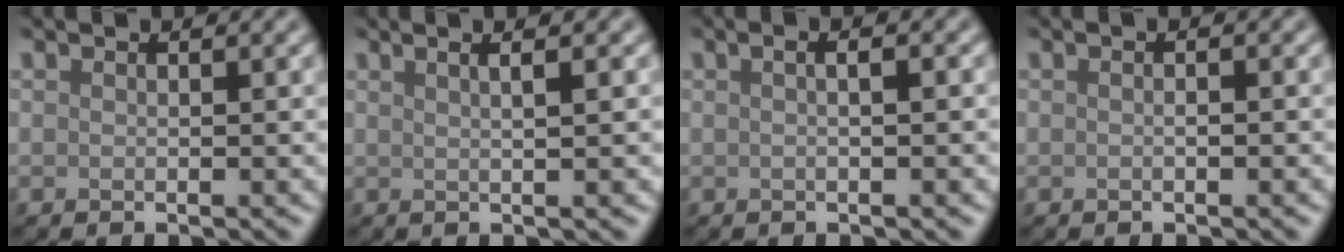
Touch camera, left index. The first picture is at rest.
{"total": 3.9, "force": [1.5, 1.6, 3.2], "torque": [-0.021, 0.023, -0.014]}
{"total": 3.5, "force": [0.9, 1.7, 3.0], "torque": [-0.006, 0.014, -0.013]}
{"total": 1.0, "force": [0.2, 0.4, 0.9], "torque": [-0.004, -0.010, -0.002]}